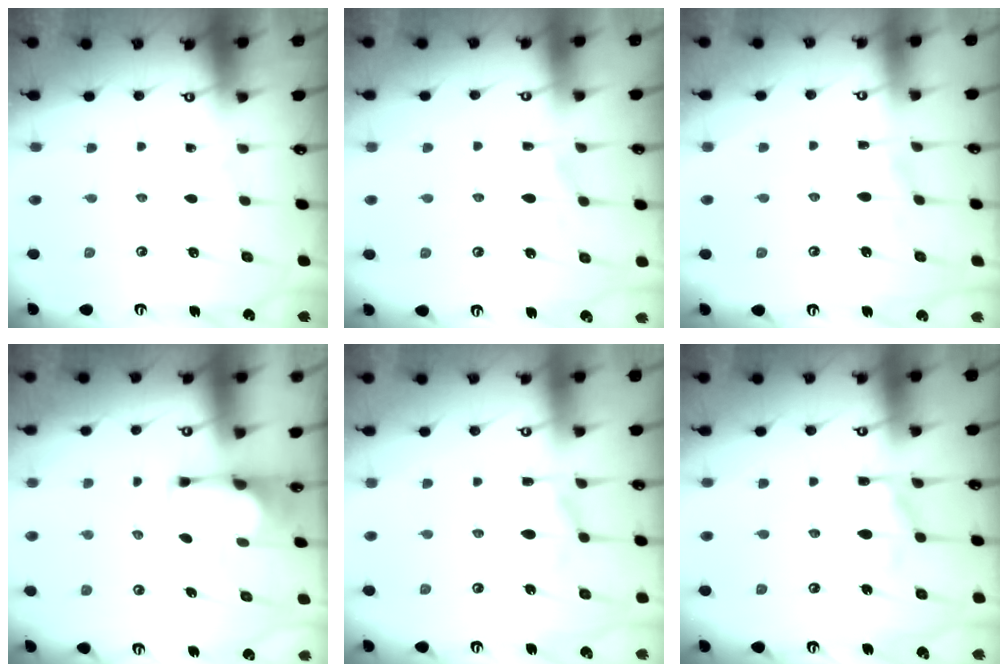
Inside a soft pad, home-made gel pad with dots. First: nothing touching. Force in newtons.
{"total": 1.5, "press": 1.0, "slide": 1.1}
{"total": 2.3, "press": 2.1, "slide": 1.1}
{"total": 1.8, "press": 1.7, "slide": 0.5}
{"total": 2.0, "press": 1.5, "slide": 1.3}
{"total": 10.4, "press": 10.4, "slide": 0.9}